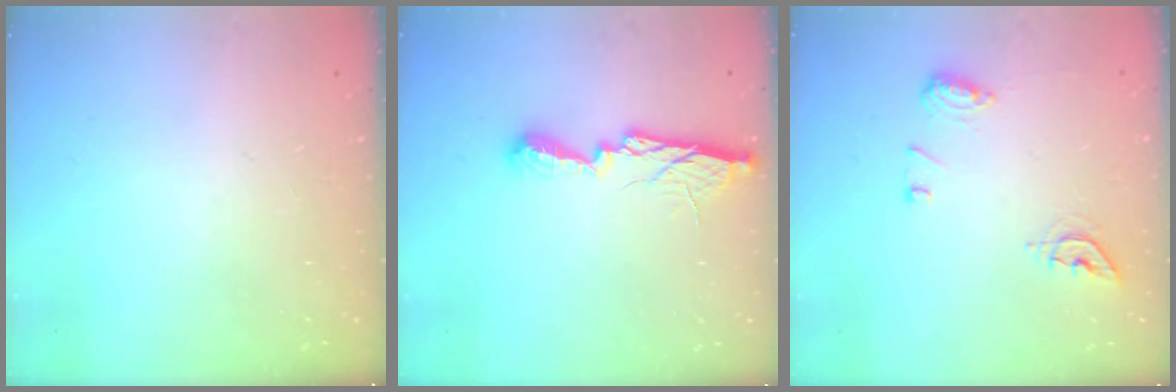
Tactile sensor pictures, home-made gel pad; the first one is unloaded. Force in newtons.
{"total": 10.7, "press": 10.7, "slide": 0.3}
{"total": 9.0, "press": 8.9, "slide": 0.9}